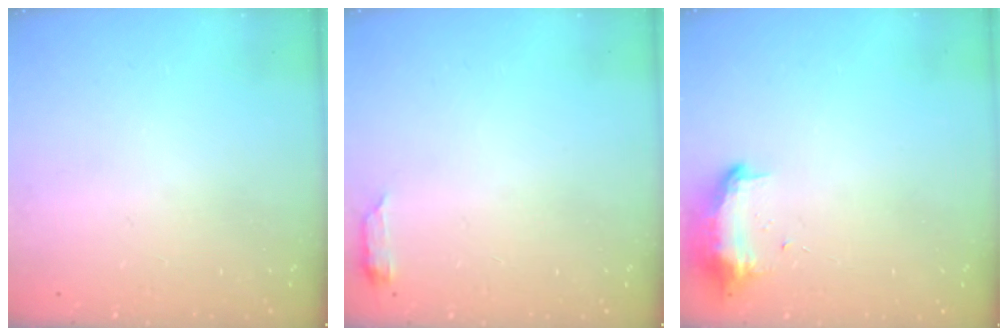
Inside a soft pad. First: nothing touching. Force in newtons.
{"total": 3.4, "press": 3.3, "slide": 0.5}
{"total": 8.9, "press": 8.9, "slide": 0.5}